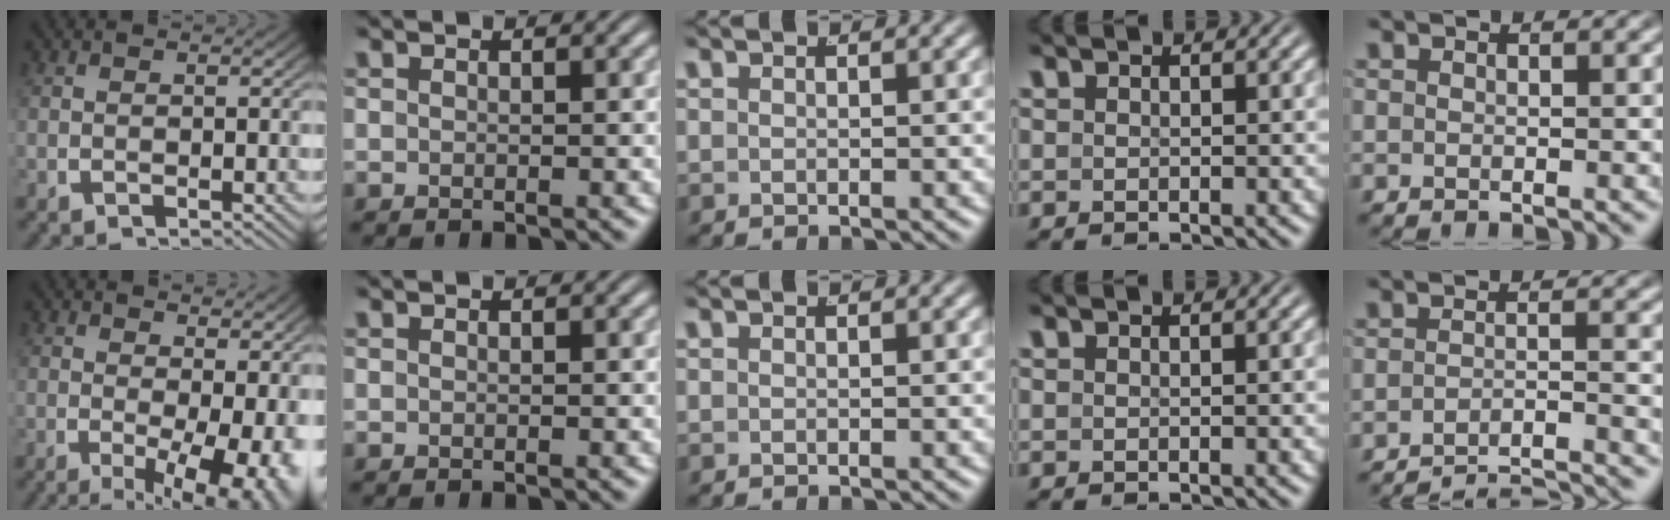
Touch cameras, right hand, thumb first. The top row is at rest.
{"thumb": {"total": 8.4, "force": [-1.8, 4.5, 6.9], "torque": [-0.095, -0.041, -0.013]}, "little": {"total": 11.5, "force": [-11.2, 2.1, 1.8], "torque": [0.004, -0.026, -0.174]}}